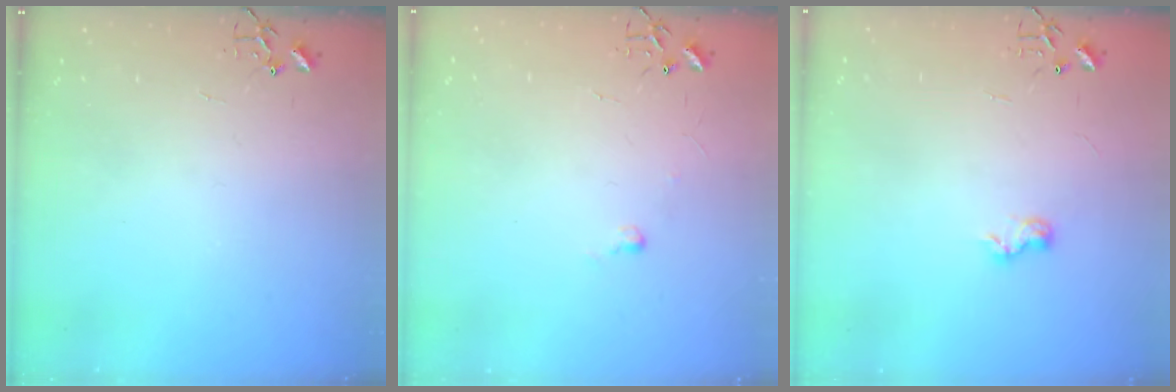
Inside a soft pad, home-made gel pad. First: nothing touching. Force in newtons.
{"total": 4.0, "press": 4.0, "slide": 0.6}
{"total": 6.4, "press": 6.4, "slide": 0.3}